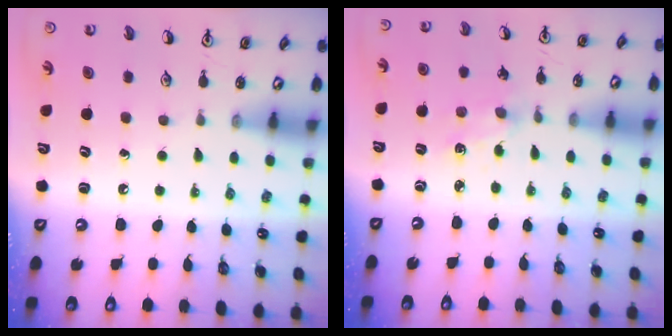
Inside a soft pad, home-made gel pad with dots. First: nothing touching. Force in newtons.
{"total": 2.4, "press": 2.4, "slide": 0.3}